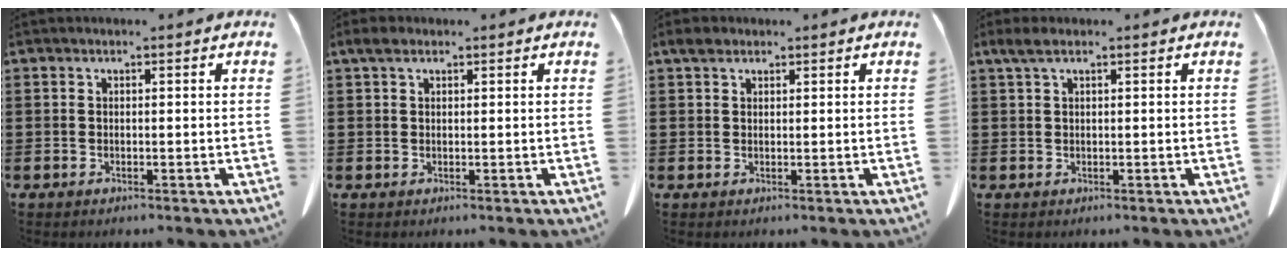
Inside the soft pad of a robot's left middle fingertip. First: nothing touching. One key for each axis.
{"total": 1.7, "fx": 0.9, "fy": 0.9, "fz": 1.2, "tx": -0.027, "ty": 0.007, "tz": 0.016}
{"total": 2.1, "fx": 1.4, "fy": 1.1, "fz": 1.0, "tx": -0.025, "ty": 0.009, "tz": 0.026}
{"total": 2.1, "fx": 1.1, "fy": 0.7, "fz": 1.7, "tx": -0.036, "ty": 0.005, "tz": 0.018}